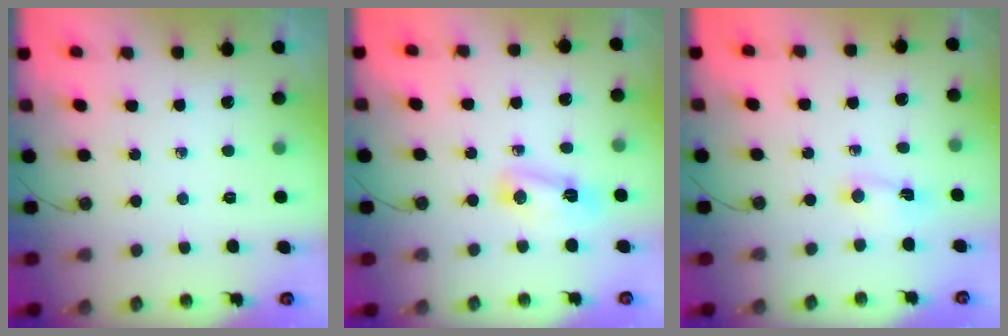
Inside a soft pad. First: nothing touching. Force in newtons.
{"total": 4.7, "press": 4.7, "slide": 0.5}
{"total": 1.4, "press": 1.4, "slide": 0.1}